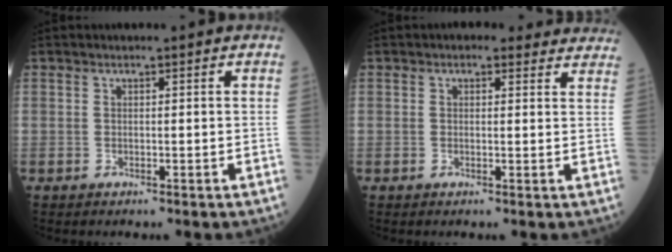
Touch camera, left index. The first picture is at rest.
{"total": 7.2, "force": [6.4, 2.9, 1.9], "torque": [0.000, 0.015, 0.053]}